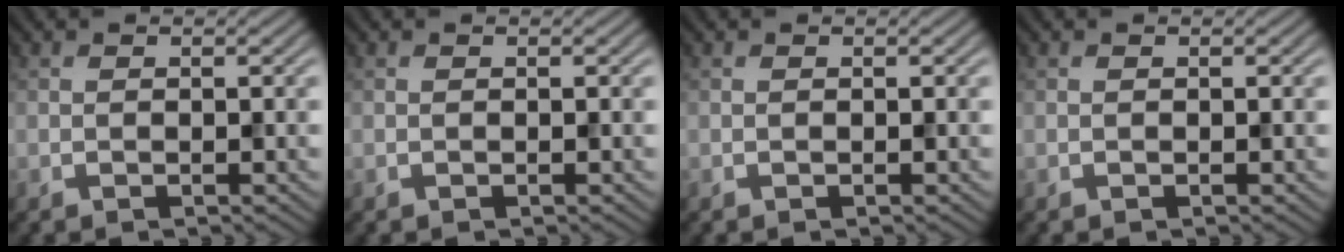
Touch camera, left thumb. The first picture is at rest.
{"total": 0.0}
{"total": 0.0}
{"total": 0.0}